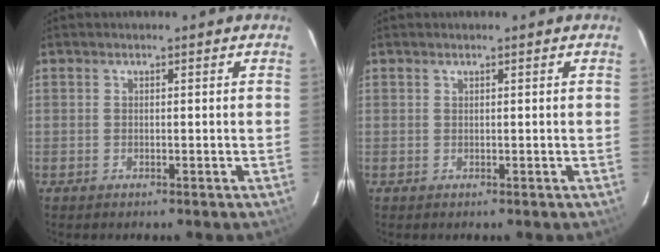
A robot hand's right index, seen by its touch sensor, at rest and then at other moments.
{"total": 0.0}